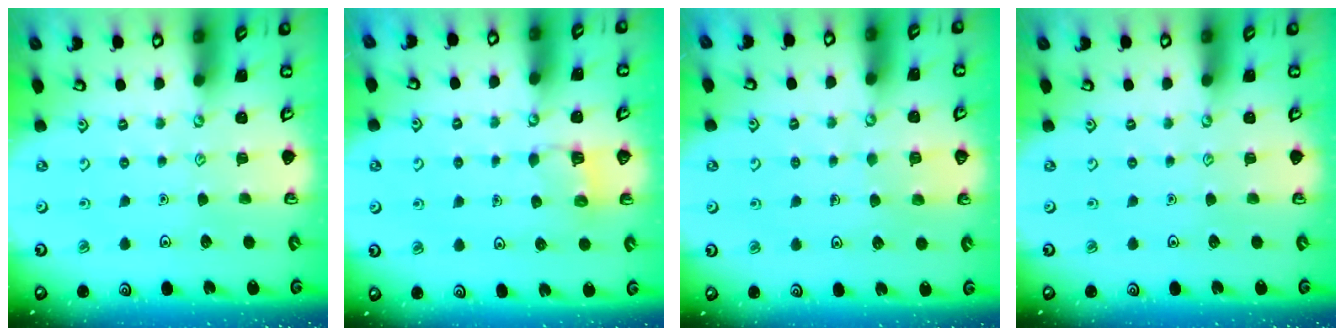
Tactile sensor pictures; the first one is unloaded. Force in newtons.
{"total": 3.8, "press": 3.8, "slide": 0.3}
{"total": 3.3, "press": 3.3, "slide": 0.2}
{"total": 0.0}